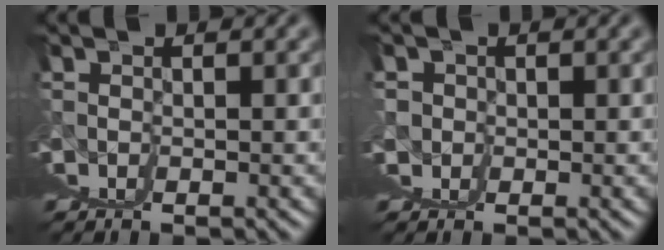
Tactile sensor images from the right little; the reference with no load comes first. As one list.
[{"total": 1.1, "force": [0.9, 0.5, 0.3], "torque": [-0.002, -0.004, 0.015]}]